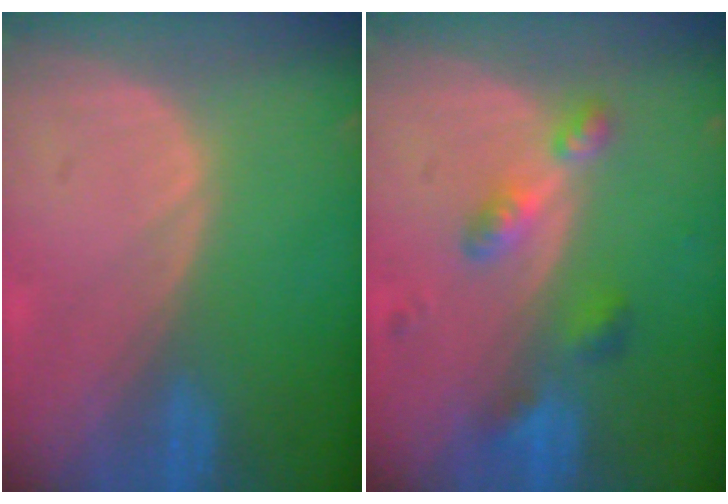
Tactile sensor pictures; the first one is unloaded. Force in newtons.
{"total": 5.5, "press": 4.8, "slide": 2.6}